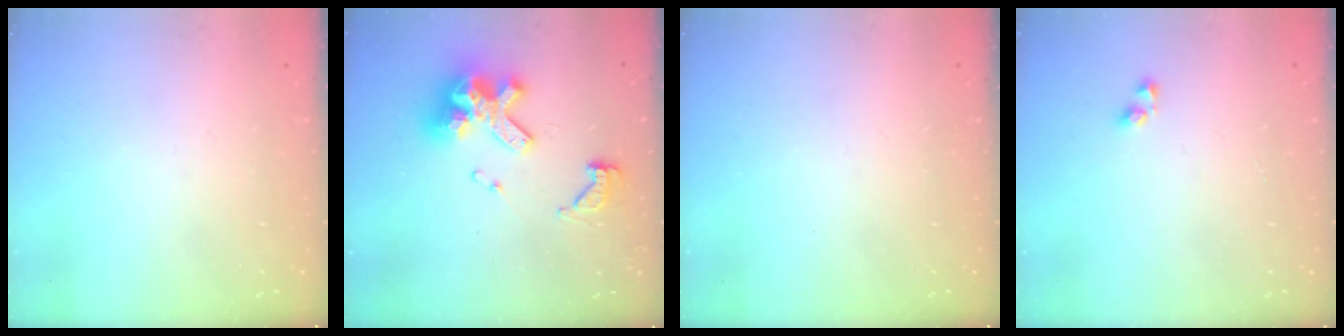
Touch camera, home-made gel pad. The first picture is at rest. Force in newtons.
{"total": 14.4, "press": 14.4, "slide": 1.6}
{"total": 0.0}
{"total": 2.9, "press": 2.9, "slide": 0.2}